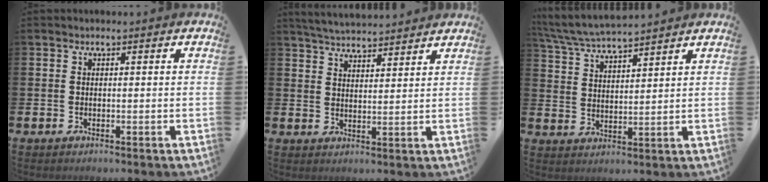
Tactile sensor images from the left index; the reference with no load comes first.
{"total": 4.5, "force": [4.5, 0.2, 0.3], "torque": [-0.026, -0.022, 0.083]}
{"total": 5.6, "force": [5.5, 0.3, 1.2], "torque": [-0.049, -0.029, 0.097]}